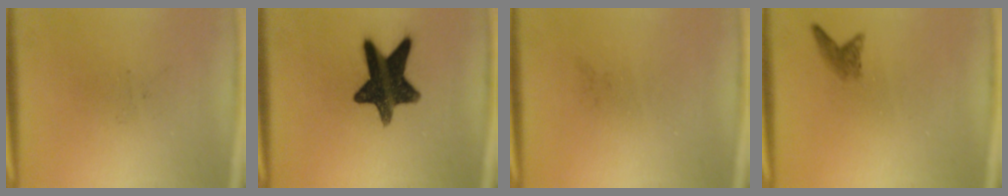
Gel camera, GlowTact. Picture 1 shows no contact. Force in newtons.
{"total": 14.2}
{"total": 0.0}
{"total": 1.5}